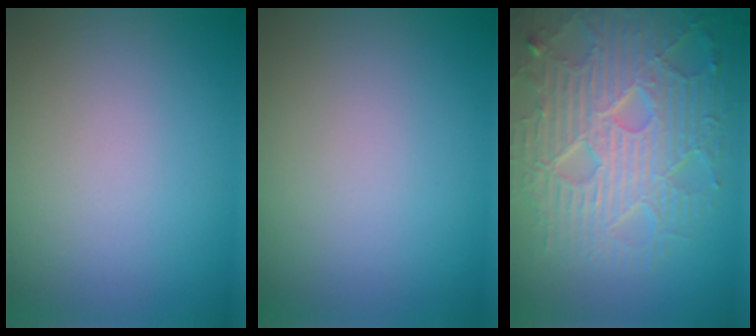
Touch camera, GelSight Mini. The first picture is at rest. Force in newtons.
{"total": 0.0}
{"total": 8.9, "press": 6.2, "slide": 6.4}